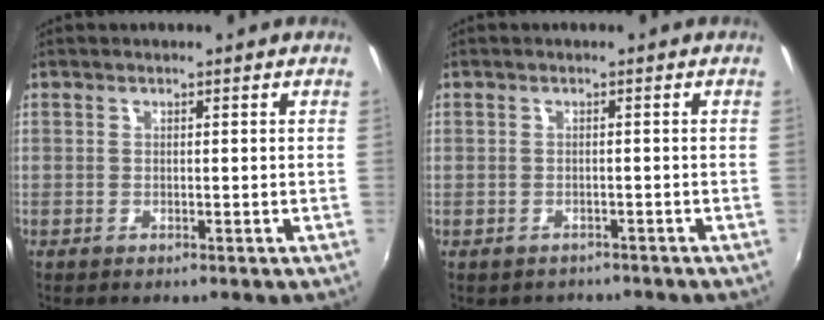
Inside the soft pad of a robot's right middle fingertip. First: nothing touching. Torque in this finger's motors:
{"motor_torque": [-0.85, -0.29, -0.50, -0.09]}